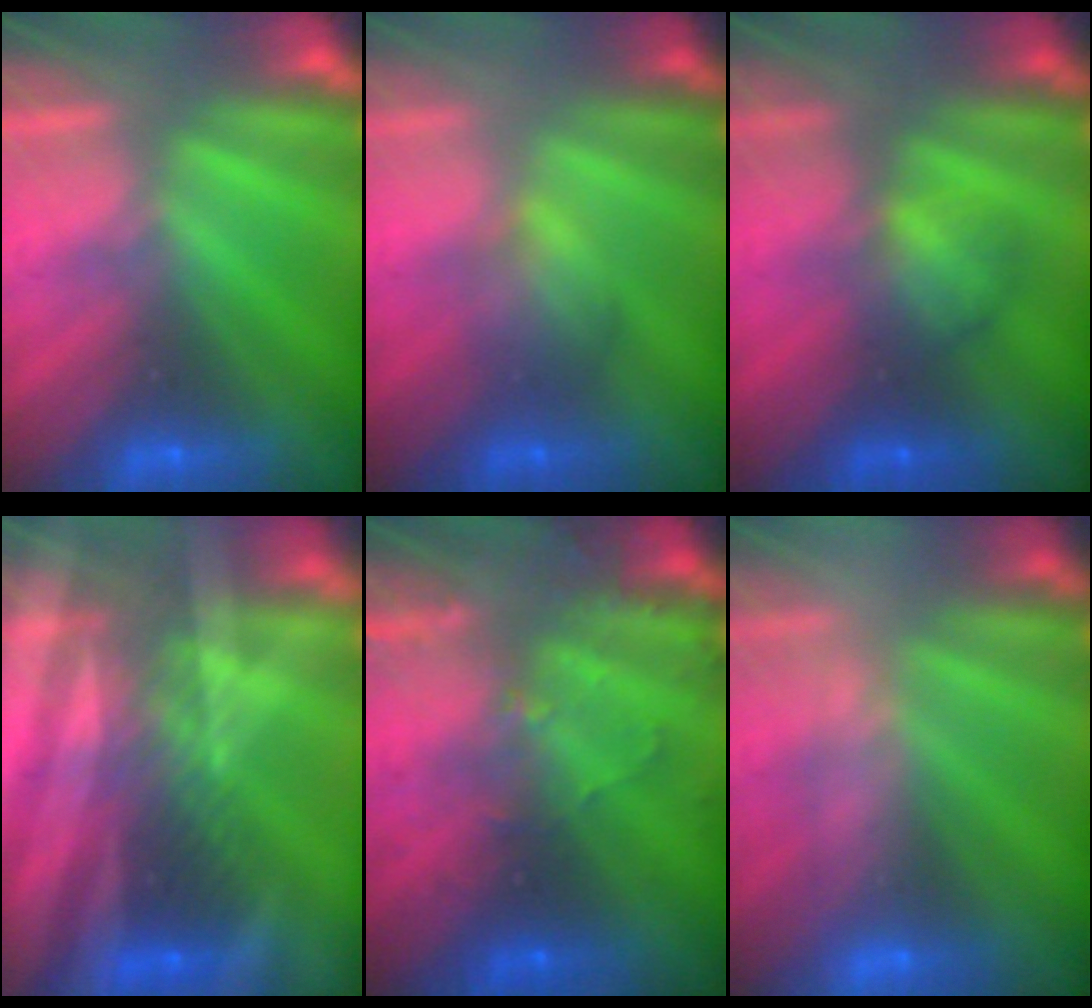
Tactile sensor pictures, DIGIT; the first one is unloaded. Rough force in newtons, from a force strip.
{"total": 2.0}
{"total": 1.9}
{"total": 2.9}
{"total": 7.8}
{"total": 2.5}